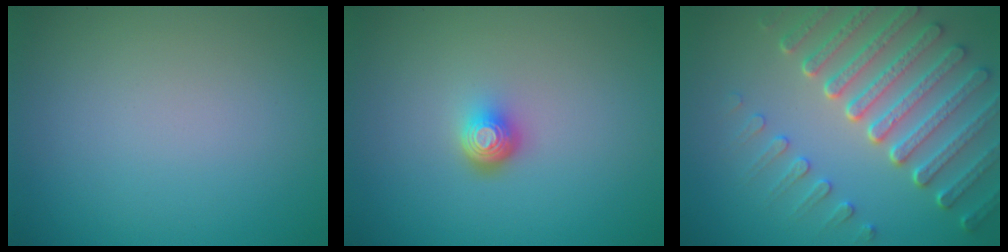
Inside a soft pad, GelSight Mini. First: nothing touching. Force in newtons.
{"total": 2.2, "press": 1.4, "slide": 1.7}
{"total": 7.6, "press": 5.7, "slide": 5.1}